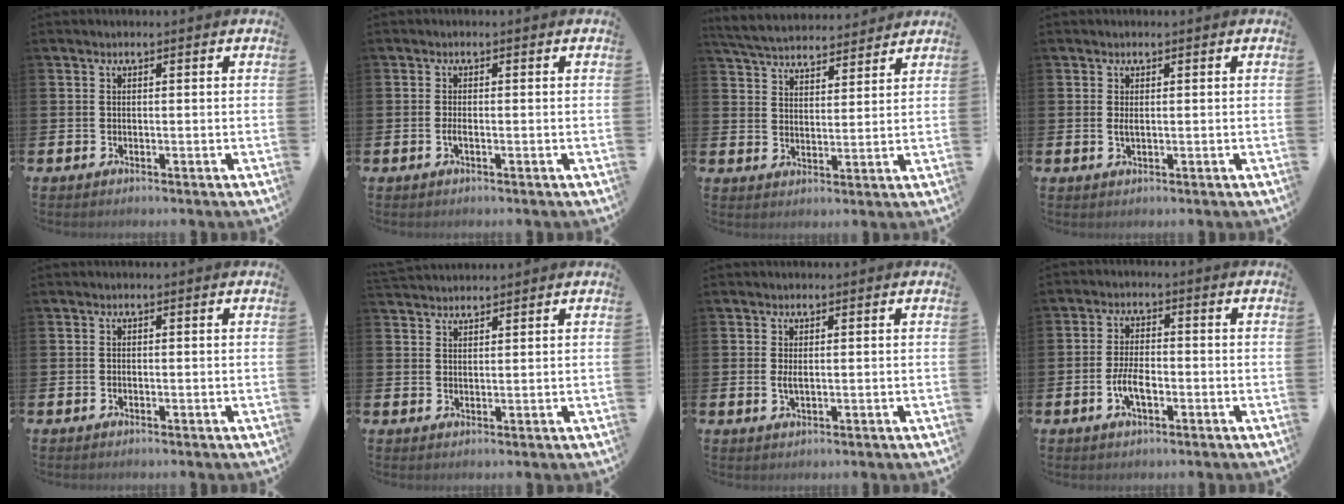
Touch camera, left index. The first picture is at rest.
{"total": 1.0, "force": [-0.4, 0.2, 0.9], "torque": [-0.023, 0.001, -0.006]}
{"total": 5.6, "force": [5.4, 1.1, 0.8], "torque": [-0.038, -0.029, 0.096]}
{"total": 1.1, "force": [0.2, 0.4, 1.0], "torque": [-0.018, 0.002, 0.001]}
{"total": 0.0}
{"total": 2.4, "force": [2.3, 0.4, -0.1], "torque": [-0.004, -0.006, 0.044]}
{"total": 1.4, "force": [0.2, 0.5, 1.3], "torque": [-0.016, -0.002, 0.000]}
{"total": 4.2, "force": [-1.3, 1.8, 3.6], "torque": [-0.067, 0.003, -0.025]}